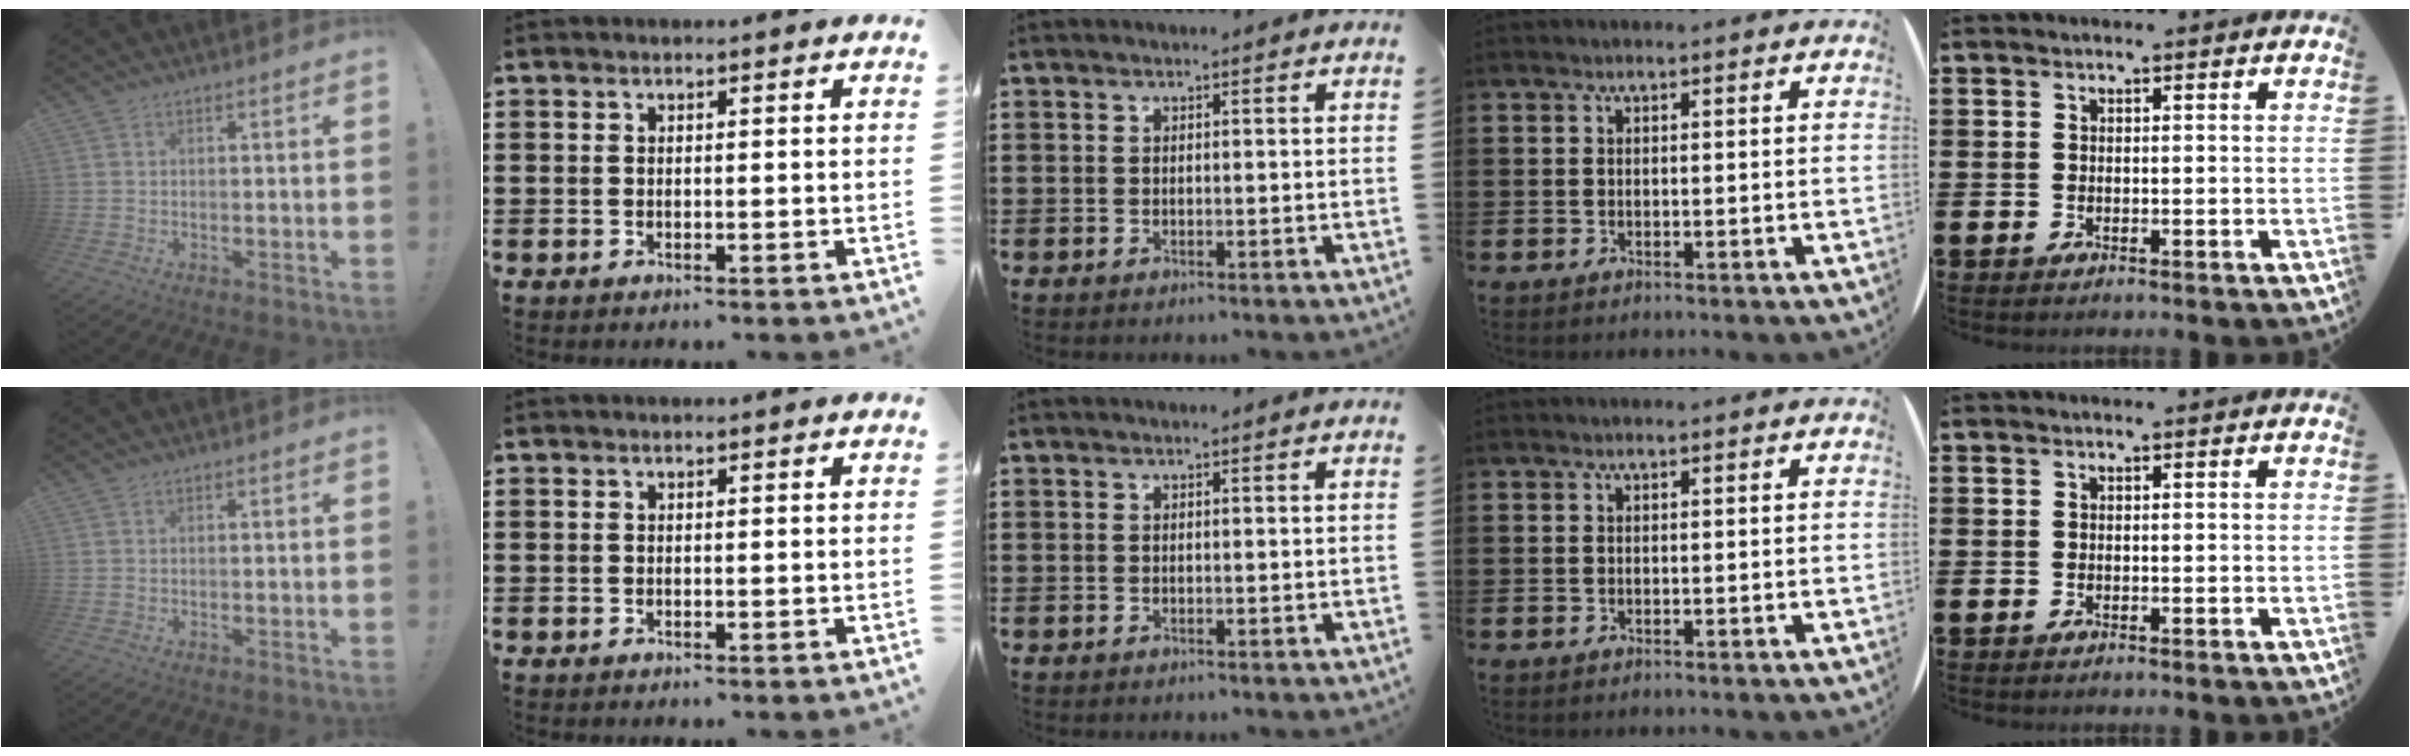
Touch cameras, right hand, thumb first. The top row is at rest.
{}